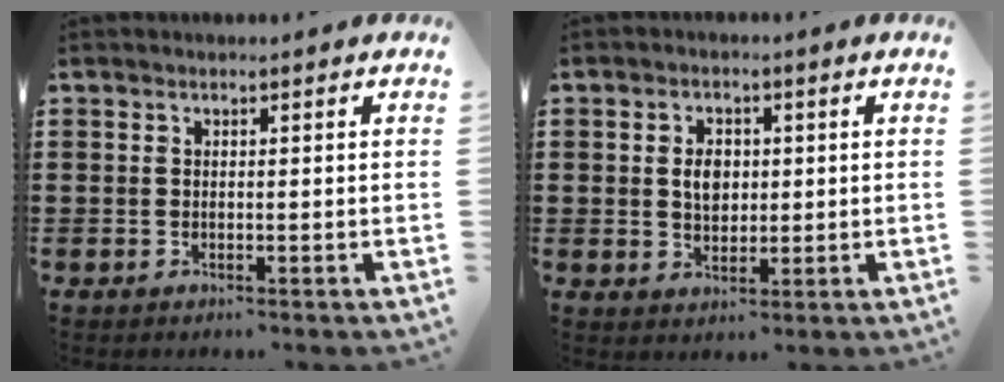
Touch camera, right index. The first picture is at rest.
{"total": 3.6, "force": [0.3, 2.6, 2.5], "torque": [-0.048, 0.008, 0.002]}